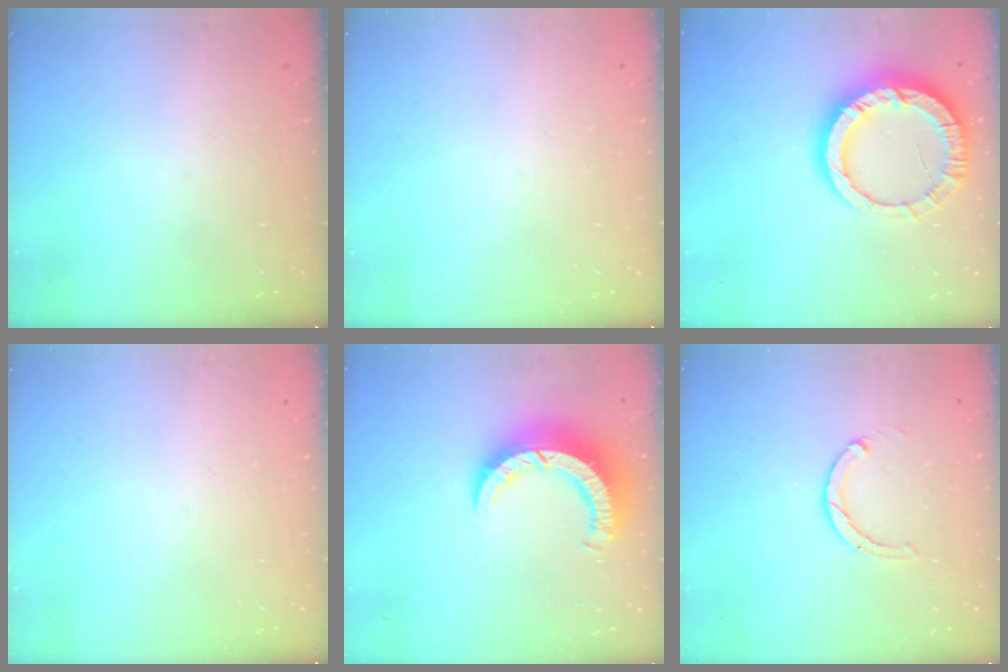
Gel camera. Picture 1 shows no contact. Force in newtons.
{"total": 0.0}
{"total": 14.6, "press": 14.5, "slide": 1.4}
{"total": 0.0}
{"total": 10.3, "press": 10.2, "slide": 1.2}
{"total": 2.0, "press": 2.0, "slide": 0.3}